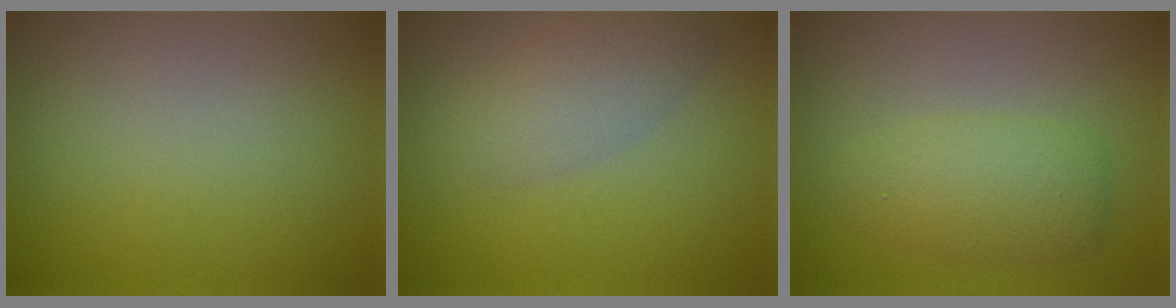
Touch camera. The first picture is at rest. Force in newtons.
{"total": 3.0, "press": 3.0, "slide": 0.1}
{"total": 3.5, "press": 3.5, "slide": 0.2}